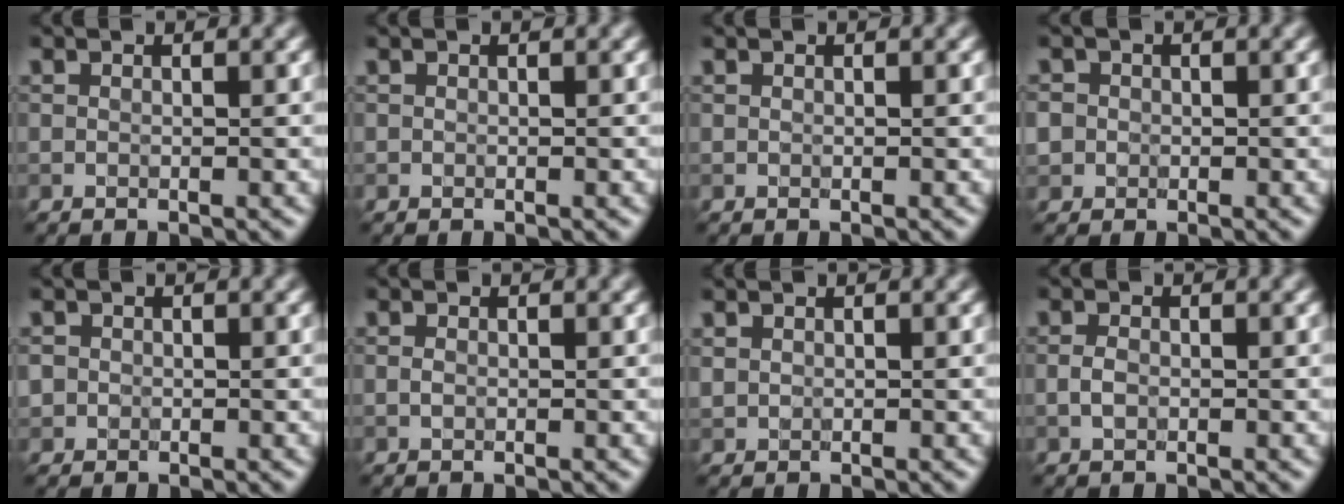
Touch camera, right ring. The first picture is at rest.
{"total": 0.0}
{"total": 0.0}
{"total": 2.3, "force": [-0.1, 2.3, 0.6], "torque": [-0.003, 0.007, -0.009]}
{"total": 1.3, "force": [-0.1, 1.2, 0.3], "torque": [0.003, -0.005, -0.001]}
{"total": 0.5, "force": [-0.1, 0.4, 0.4], "torque": [-0.008, -0.001, -0.001]}
{"total": 0.7, "force": [0.5, 0.5, 0.2], "torque": [-0.007, 0.000, 0.014]}
{"total": 1.1, "force": [-0.3, 0.7, 0.8], "torque": [-0.017, 0.000, -0.007]}